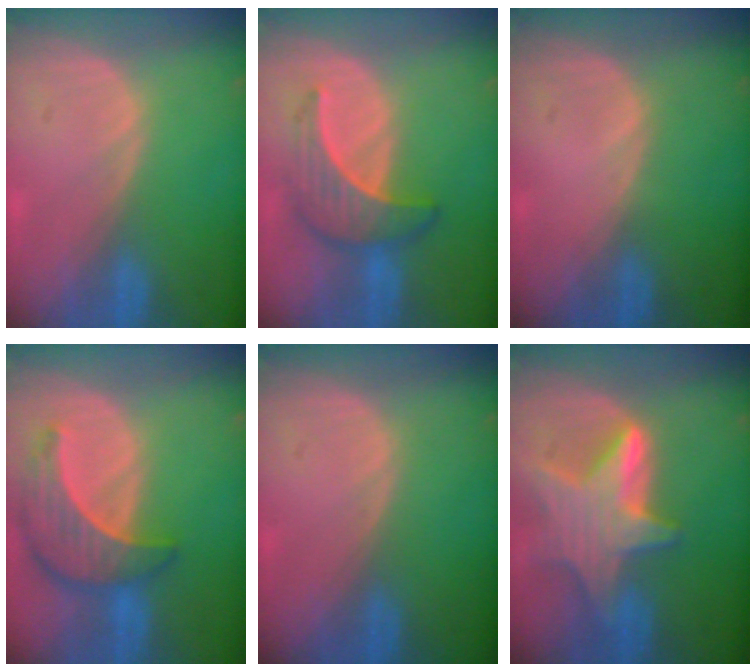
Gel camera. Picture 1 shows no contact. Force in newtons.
{"total": 6.5, "press": 6.4, "slide": 1.1}
{"total": 0.0}
{"total": 8.7, "press": 7.9, "slide": 3.7}
{"total": 0.0}
{"total": 8.6, "press": 8.6, "slide": 0.5}